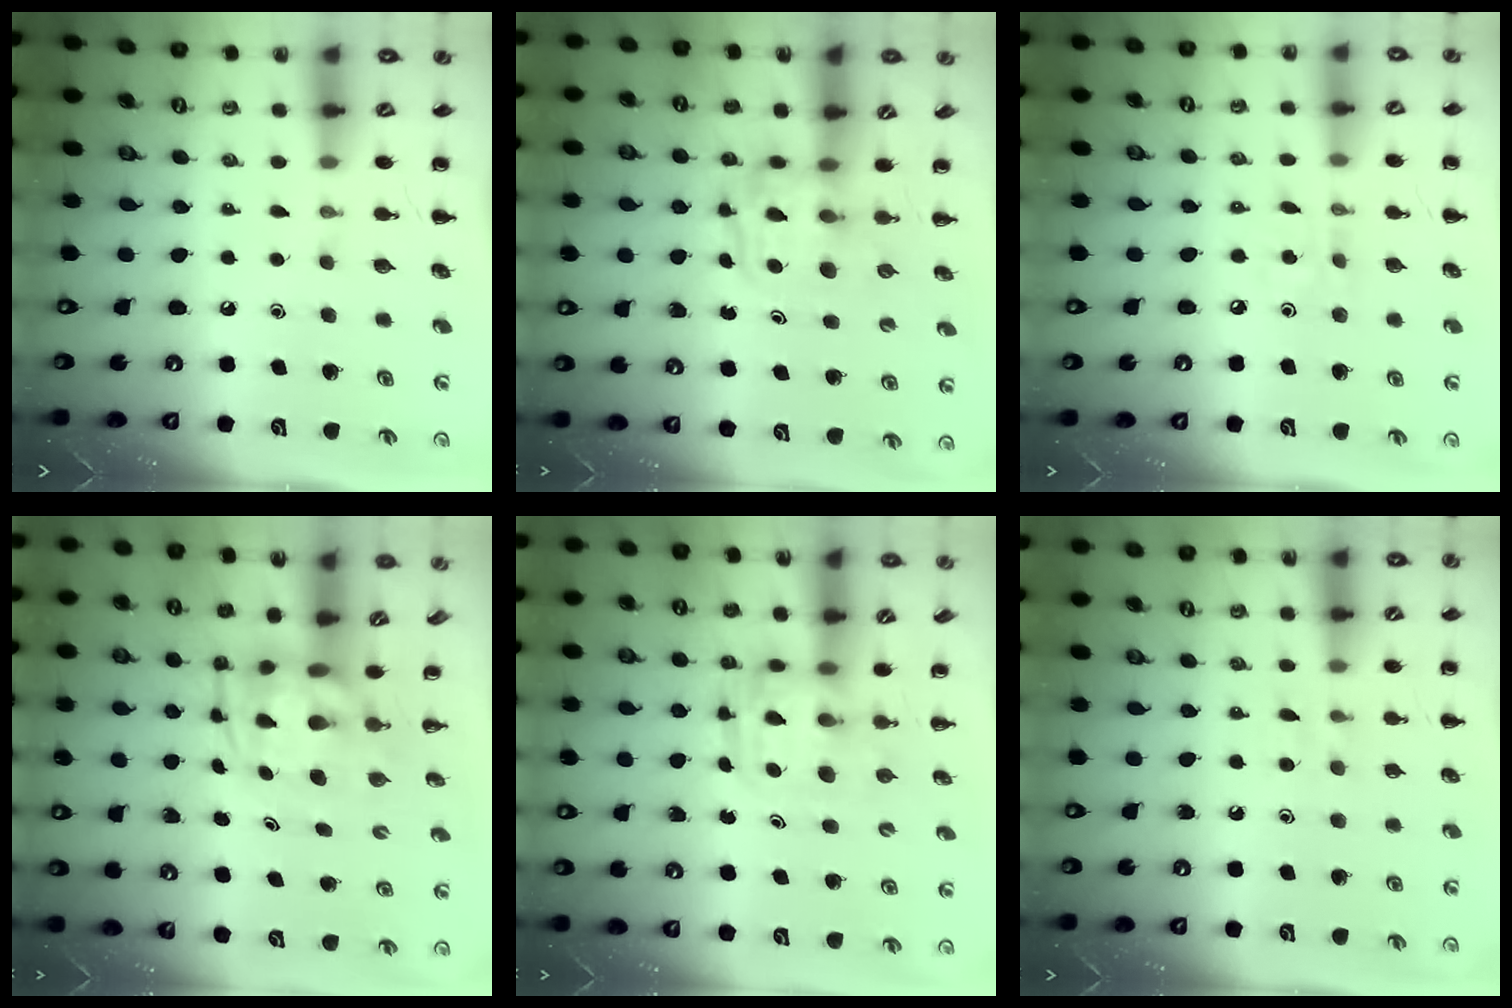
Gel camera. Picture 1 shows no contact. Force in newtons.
{"total": 3.4, "press": 3.4, "slide": 0.3}
{"total": 3.5, "press": 3.3, "slide": 1.2}
{"total": 3.9, "press": 3.6, "slide": 1.4}
{"total": 3.0, "press": 3.0, "slide": 0.3}
{"total": 3.5, "press": 3.3, "slide": 1.2}